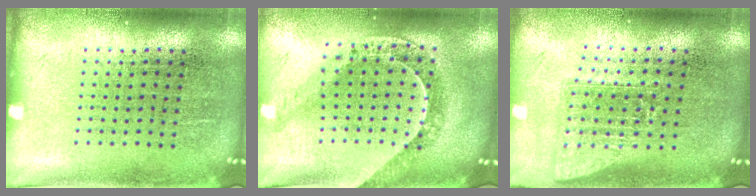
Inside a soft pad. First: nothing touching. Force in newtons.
{"total": 1.2, "press": 1.2, "slide": 0.3}
{"total": 1.7, "press": 1.3, "slide": 1.0}